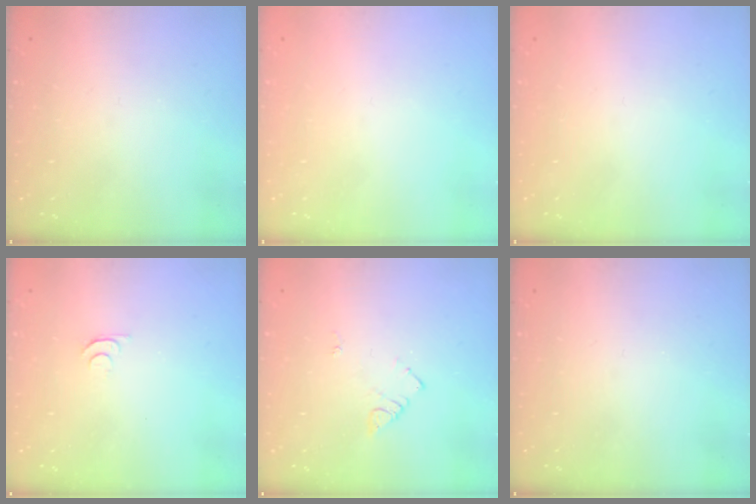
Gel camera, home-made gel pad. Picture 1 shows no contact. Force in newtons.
{"total": 1.8, "press": 1.7, "slide": 0.1}
{"total": 1.5, "press": 1.5, "slide": 0.1}
{"total": 4.4, "press": 4.3, "slide": 0.6}
{"total": 4.0, "press": 4.0, "slide": 0.5}
{"total": 0.0}